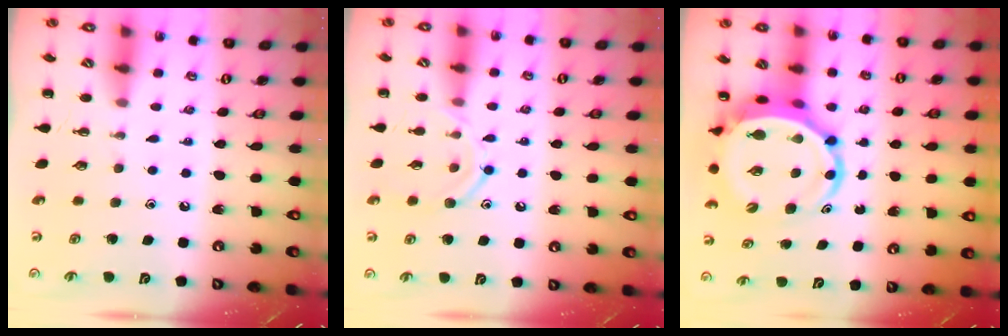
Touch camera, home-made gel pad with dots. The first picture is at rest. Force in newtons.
{"total": 10.2, "press": 10.2, "slide": 1.0}
{"total": 7.7, "press": 7.3, "slide": 2.3}